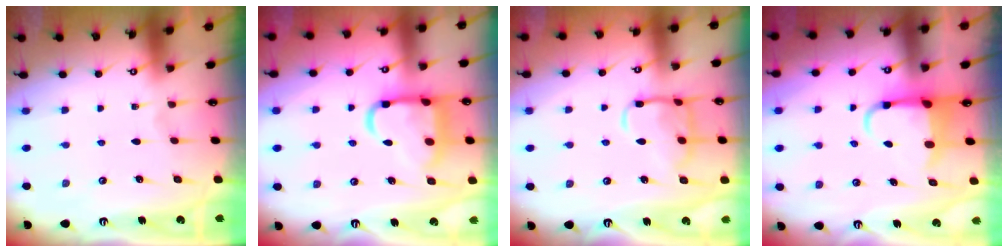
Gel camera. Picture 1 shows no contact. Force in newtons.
{"total": 13.6, "press": 13.5, "slide": 1.5}
{"total": 12.2, "press": 12.2, "slide": 0.9}
{"total": 5.1, "press": 5.0, "slide": 1.1}